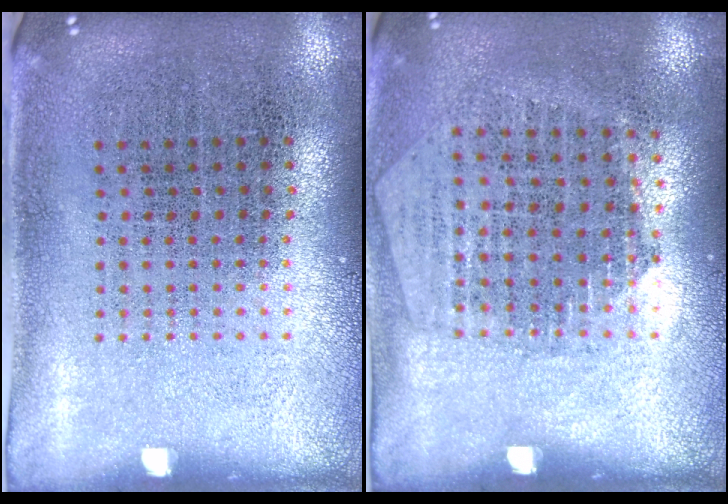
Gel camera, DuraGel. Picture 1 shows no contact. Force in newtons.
{"total": 1.3, "press": 1.2, "slide": 0.6}